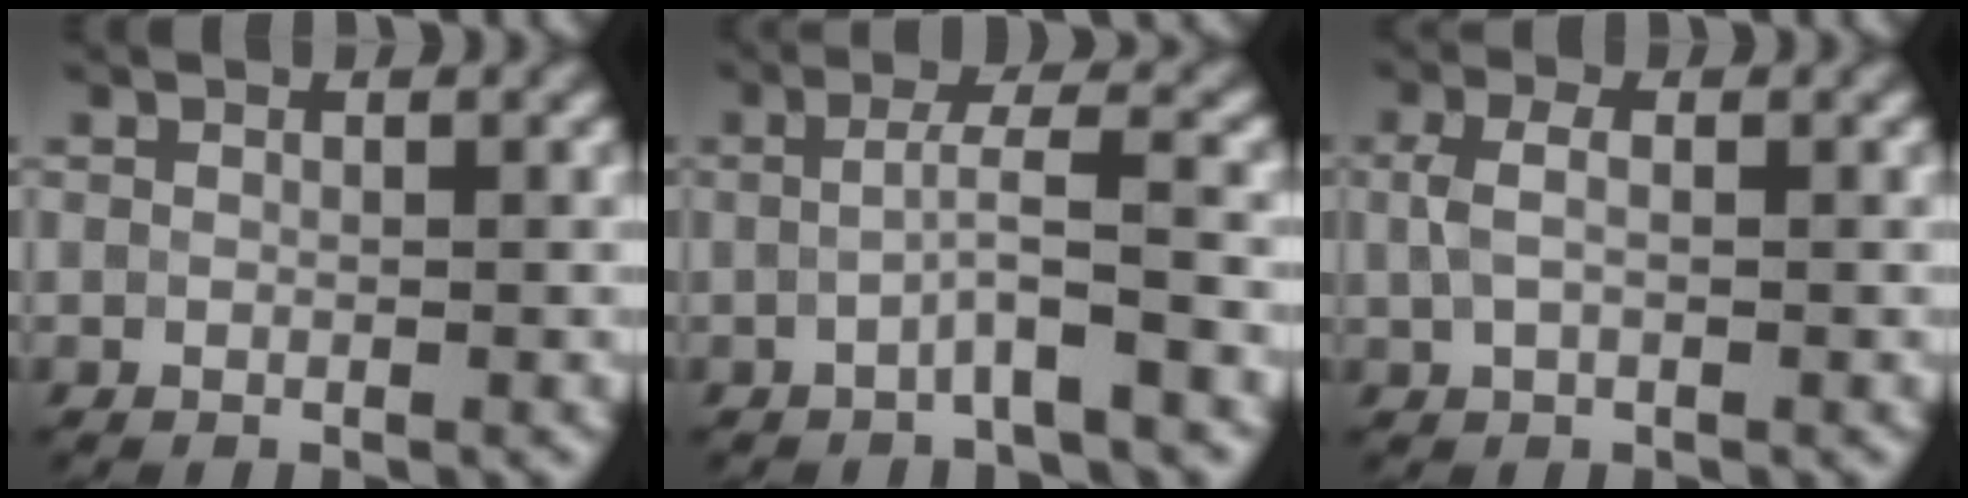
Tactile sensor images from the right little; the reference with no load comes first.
{"total": 3.5, "force": [-0.9, 0.3, 3.3], "torque": [-0.053, 0.010, -0.026]}
{"total": 2.1, "force": [0.3, 1.1, 1.8], "torque": [-0.046, 0.004, 0.004]}